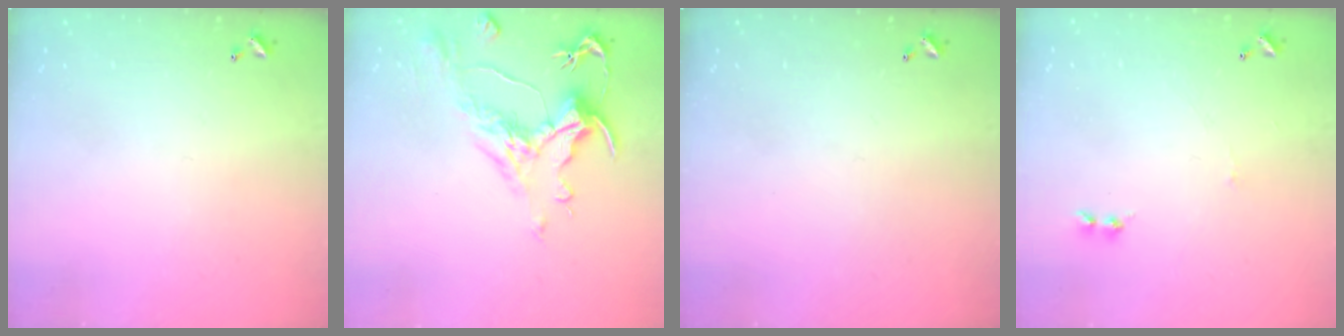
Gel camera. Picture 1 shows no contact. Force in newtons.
{"total": 1.6, "press": 0.7, "slide": 1.4}
{"total": 0.0}
{"total": 1.5, "press": 1.4, "slide": 0.6}